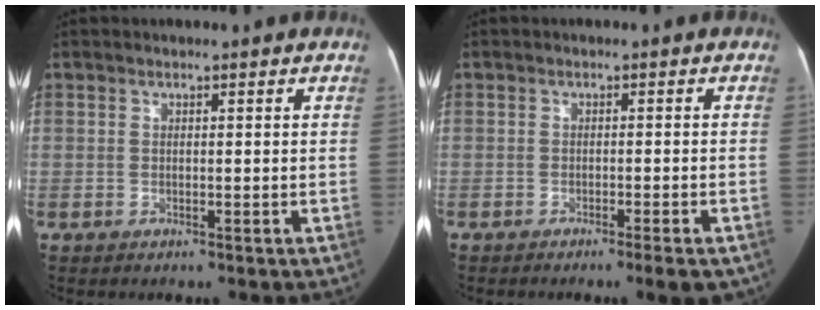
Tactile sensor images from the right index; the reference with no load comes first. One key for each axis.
{"total": 3.7, "fx": -2.5, "fy": 0.3, "fz": 2.7, "tx": -0.031, "ty": -0.003, "tz": -0.033}